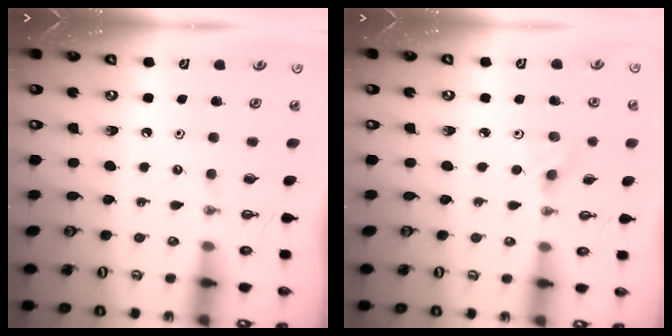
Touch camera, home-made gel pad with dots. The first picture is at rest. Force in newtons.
{"total": 2.7, "press": 2.3, "slide": 1.4}